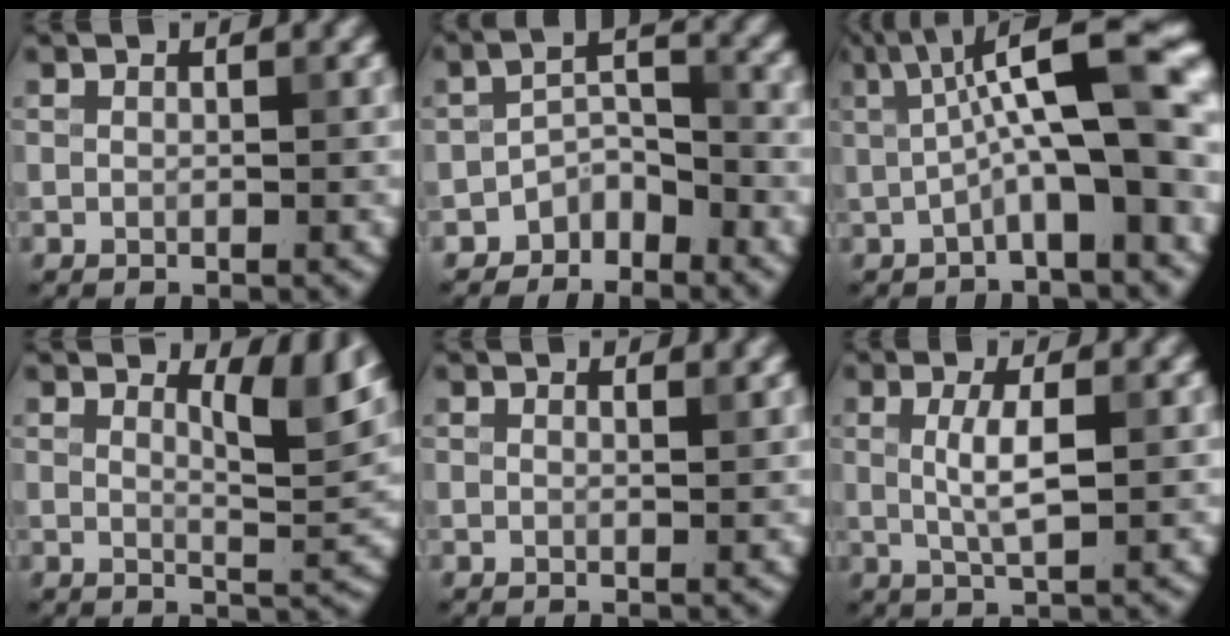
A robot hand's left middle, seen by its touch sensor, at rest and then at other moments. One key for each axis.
{"total": 3.3, "fx": -2.7, "fy": 1.6, "fz": 1.0, "tx": -0.011, "ty": 0.012, "tz": -0.054}
{"total": 9.7, "fx": 0.6, "fy": 2.4, "fz": 9.4, "tx": -0.133, "ty": 0.029, "tz": 0.003}
{"total": 3.9, "fx": 2.5, "fy": 0.9, "fz": 2.9, "tx": -0.044, "ty": -0.007, "tz": 0.035}
{"total": 1.2, "fx": 1.0, "fy": 0.2, "fz": 0.5, "tx": -0.005, "ty": 0.001, "tz": 0.012}
{"total": 3.0, "fx": 0.3, "fy": 0.7, "fz": 2.9, "tx": -0.062, "ty": 0.003, "tz": 0.007}